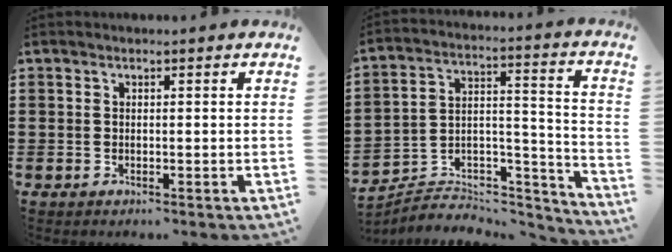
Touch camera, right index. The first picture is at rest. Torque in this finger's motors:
{"motor_torque": [-1.30, -0.84, -1.05, -0.18]}